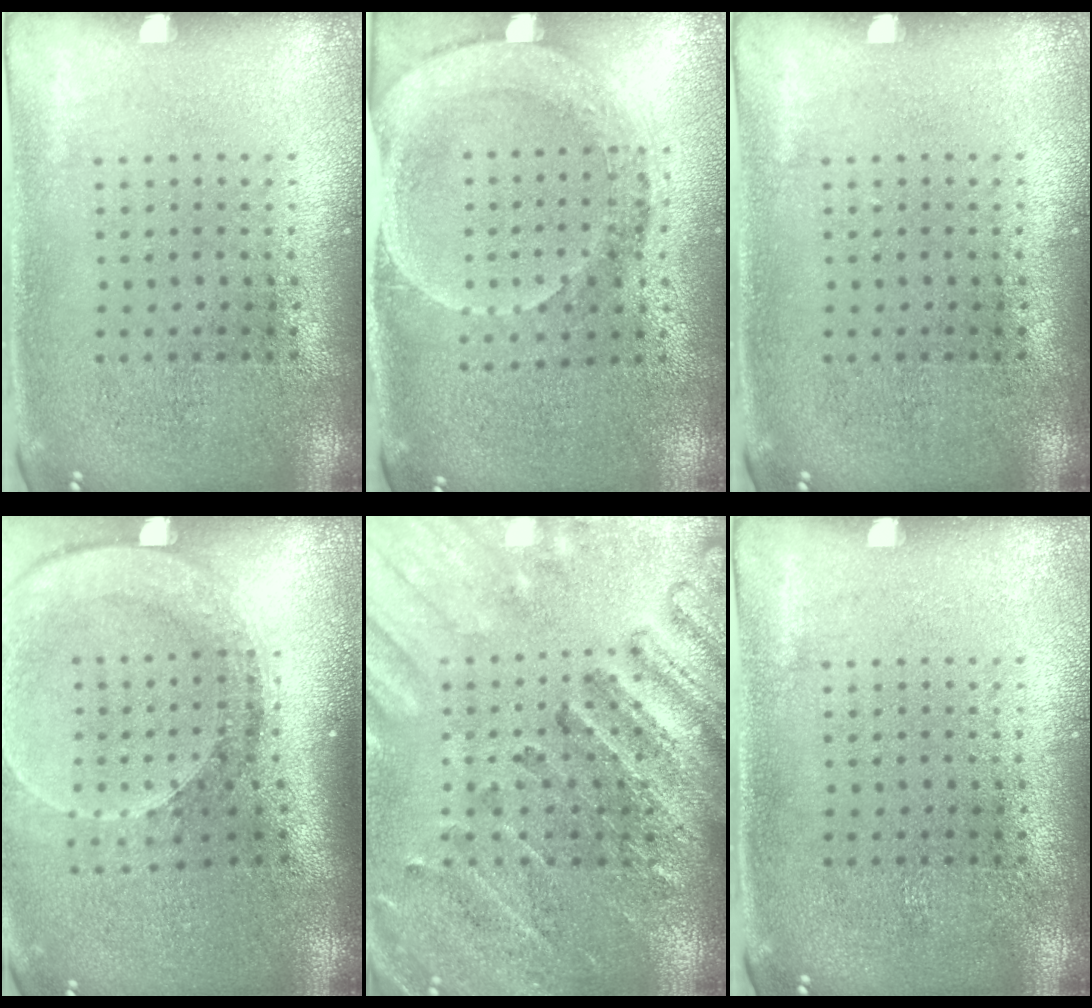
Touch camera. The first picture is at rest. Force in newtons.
{"total": 1.9, "press": 1.7, "slide": 0.9}
{"total": 0.0}
{"total": 2.6, "press": 2.0, "slide": 1.7}
{"total": 2.7, "press": 2.6, "slide": 0.2}
{"total": 0.0}